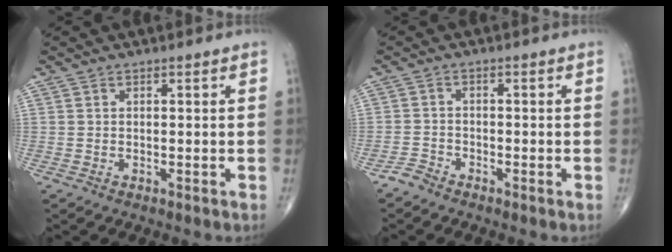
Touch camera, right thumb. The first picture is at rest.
{"total": 2.0, "force": [-1.9, 0.6, 0.1], "torque": [0.001, -0.003, -0.043]}